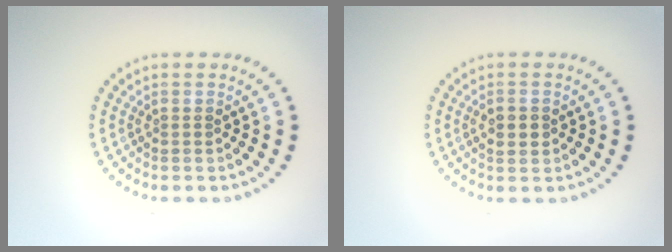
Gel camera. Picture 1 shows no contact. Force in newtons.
{"total": 2.1, "press": 2.1, "slide": 0.1}